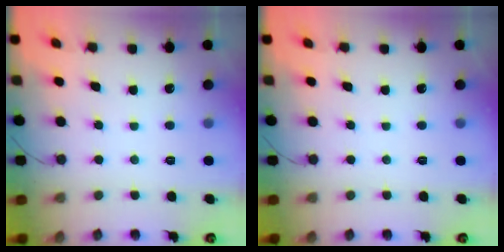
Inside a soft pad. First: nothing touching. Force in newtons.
{"total": 0.0}